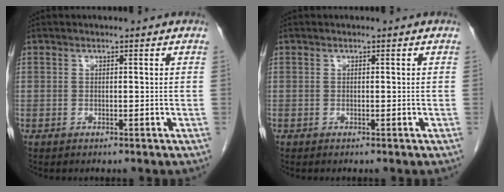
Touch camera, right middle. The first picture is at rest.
{"total": 0.0}